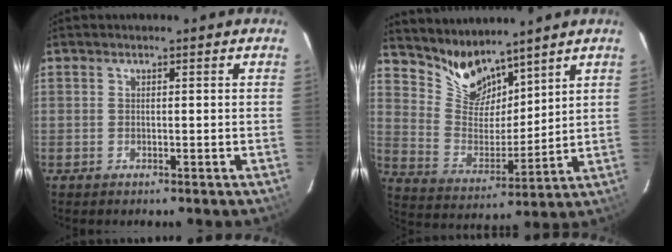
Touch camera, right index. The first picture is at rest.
{"total": 10.0, "force": [8.8, 4.0, 2.7], "torque": [-0.060, -0.005, 0.180]}